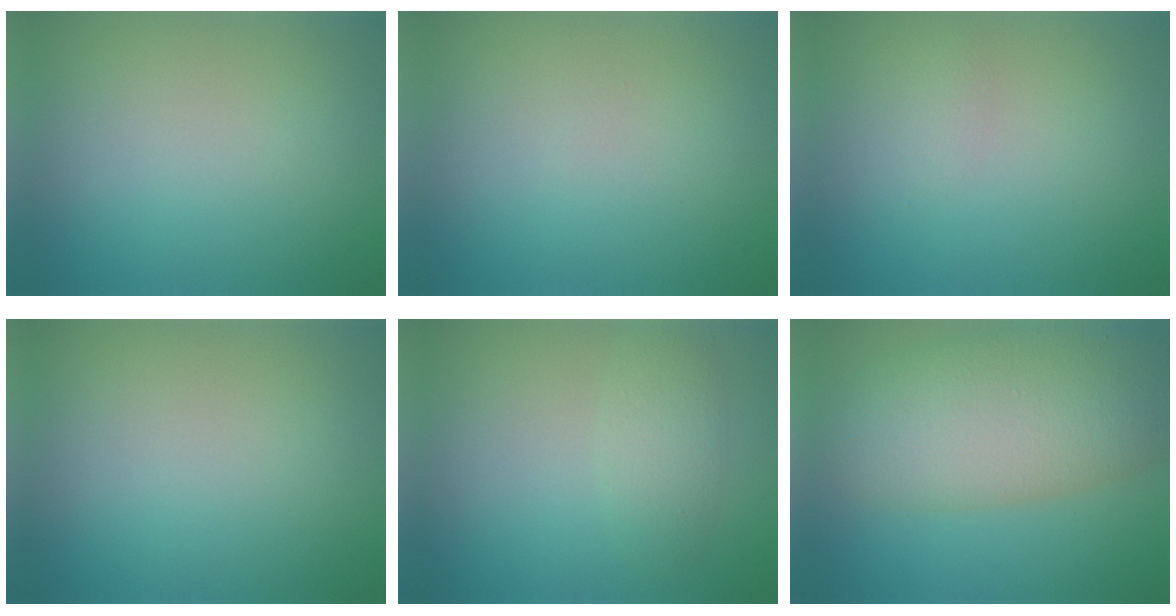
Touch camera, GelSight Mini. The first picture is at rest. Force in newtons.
{"total": 0.0}
{"total": 0.6, "press": 0.6, "slide": 0.0}
{"total": 0.0}
{"total": 2.4, "press": 2.4, "slide": 0.1}
{"total": 10.1, "press": 10.1, "slide": 0.3}